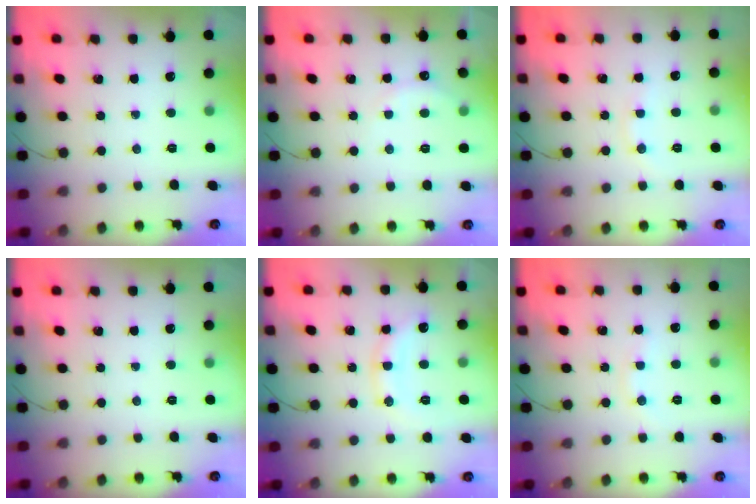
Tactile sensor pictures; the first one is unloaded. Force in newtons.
{"total": 5.7, "press": 5.6, "slide": 1.2}
{"total": 4.5, "press": 4.3, "slide": 1.3}
{"total": 0.0}
{"total": 10.6, "press": 10.6, "slide": 0.7}
{"total": 3.8, "press": 3.5, "slide": 1.3}